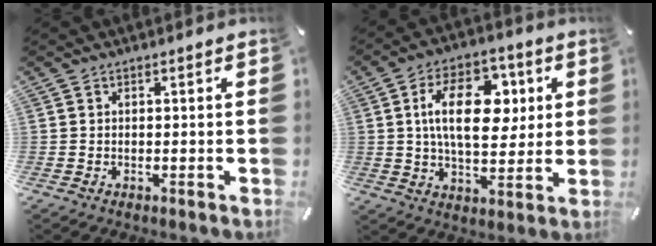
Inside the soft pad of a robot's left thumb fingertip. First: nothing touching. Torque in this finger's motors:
{"motor_torque": [0.43, 0.92, 1.58, -0.76, 0.45]}